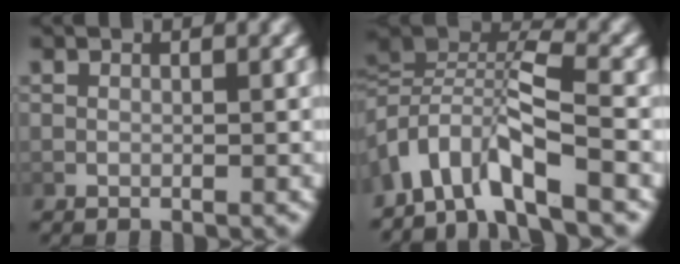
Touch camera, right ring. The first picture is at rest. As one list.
[{"total": 6.6, "force": [0.3, 3.9, 5.4], "torque": [-0.106, 0.000, 0.000]}]